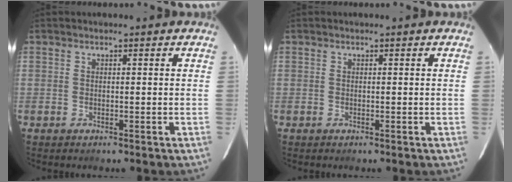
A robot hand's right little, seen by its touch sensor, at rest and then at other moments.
{"total": 0.0}